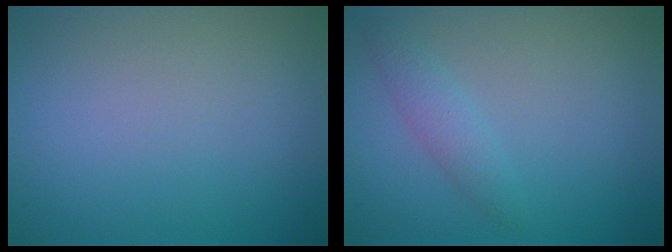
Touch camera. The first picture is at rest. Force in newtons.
{"total": 1.7, "press": 1.7, "slide": 0.0}